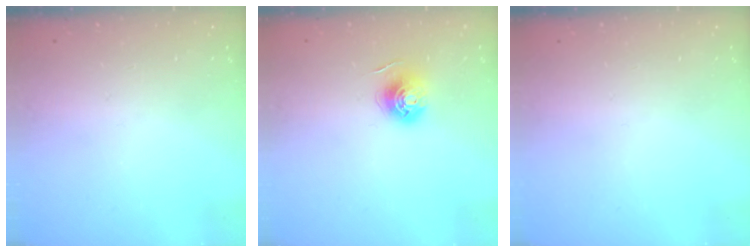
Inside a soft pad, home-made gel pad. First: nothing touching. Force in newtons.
{"total": 6.1, "press": 6.1, "slide": 0.5}
{"total": 0.0}